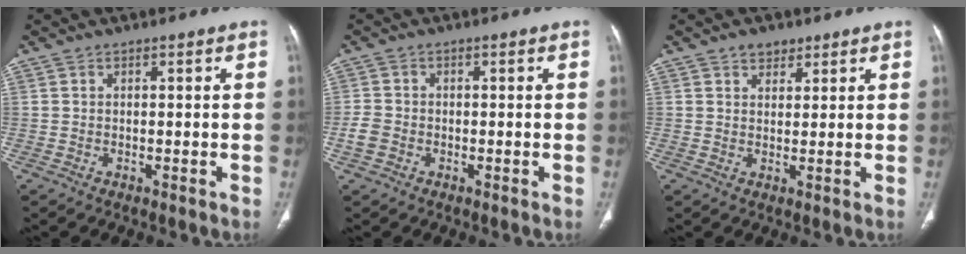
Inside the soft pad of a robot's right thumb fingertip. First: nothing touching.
{"total": 3.0, "force": [-1.1, 2.3, 1.5], "torque": [-0.032, 0.006, -0.024]}
{"total": 3.1, "force": [2.1, 2.0, 1.2], "torque": [-0.001, -0.012, 0.032]}